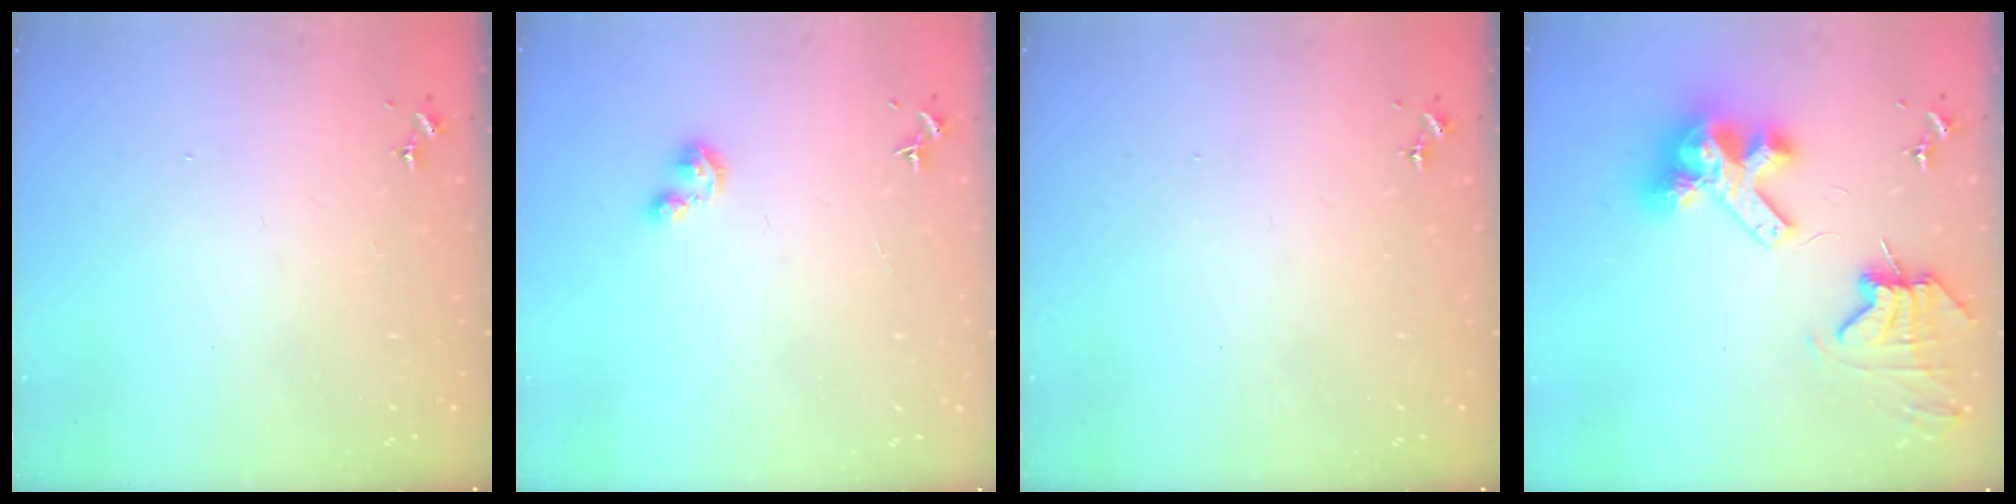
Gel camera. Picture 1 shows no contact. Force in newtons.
{"total": 2.2, "press": 2.2, "slide": 0.2}
{"total": 0.0}
{"total": 13.1, "press": 12.9, "slide": 1.8}